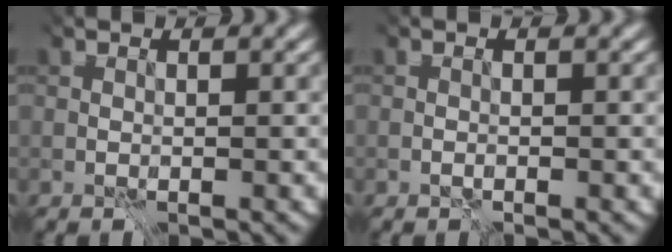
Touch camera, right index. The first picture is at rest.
{"total": 1.3, "force": [-1.1, -0.5, -0.4], "torque": [0.011, -0.002, -0.029]}